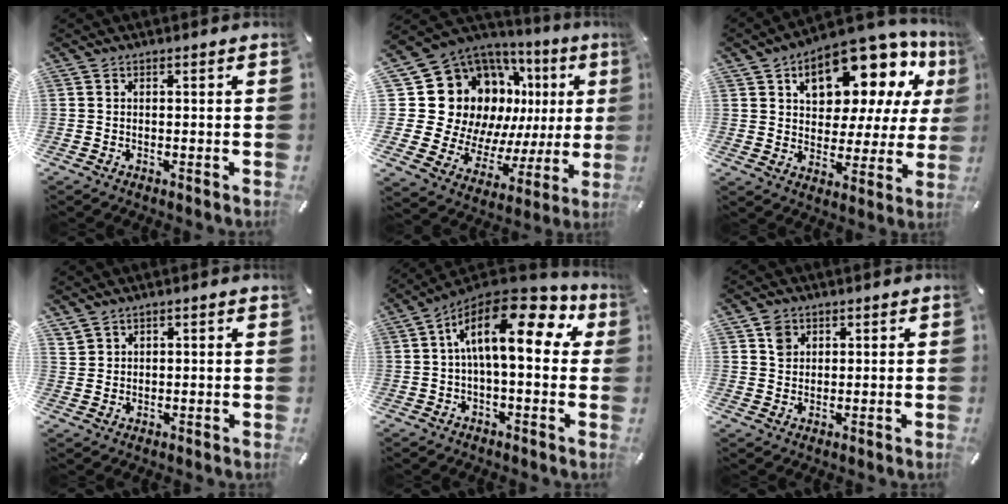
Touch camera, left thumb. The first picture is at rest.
{"total": 20.6, "force": [7.7, 15.8, 10.8], "torque": [-0.162, -0.086, 0.180]}
{"total": 16.2, "force": [10.2, 9.0, 8.7], "torque": [-0.135, -0.072, 0.175]}
{"total": 2.3, "force": [1.9, 1.3, 0.0], "torque": [-0.004, -0.006, 0.039]}
{"total": 18.0, "force": [4.7, 7.9, 15.5], "torque": [-0.280, -0.032, 0.073]}
{"total": 3.7, "force": [1.7, 3.2, 0.8], "torque": [-0.008, -0.002, 0.030]}